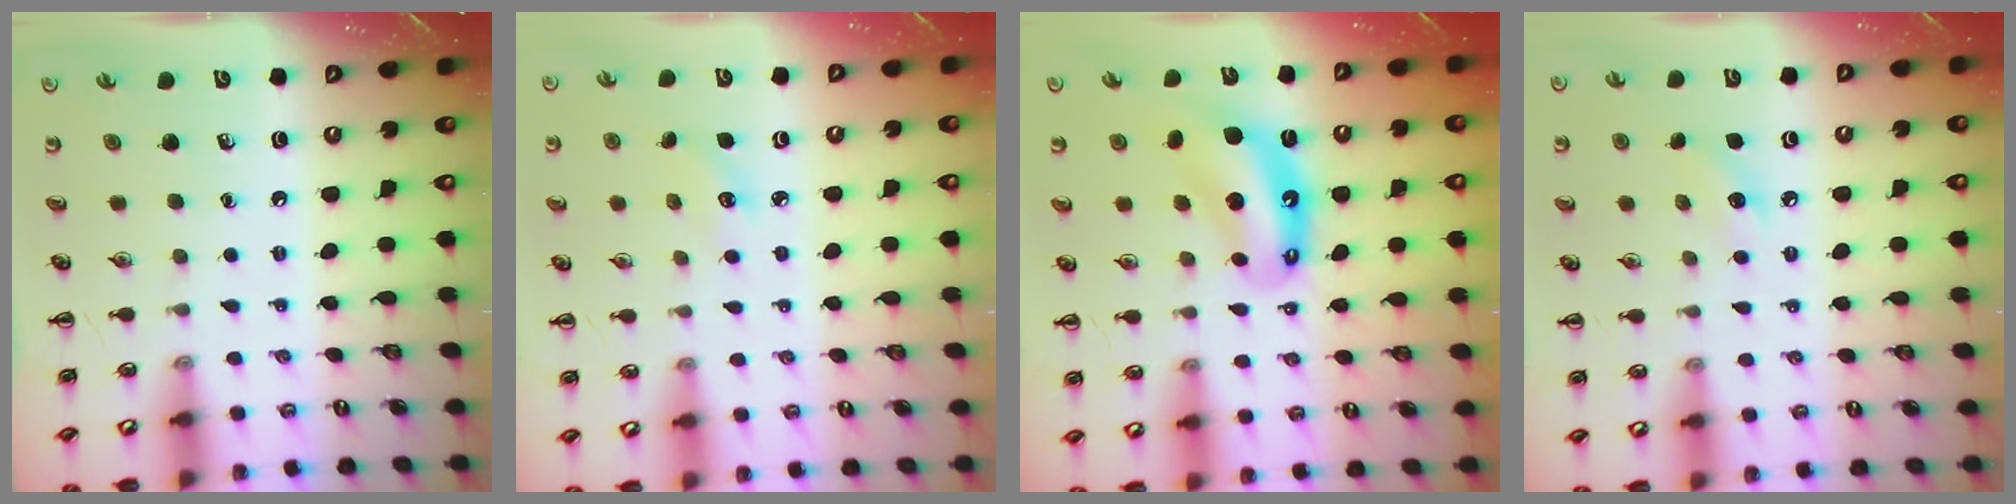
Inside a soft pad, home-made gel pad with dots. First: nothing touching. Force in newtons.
{"total": 3.6, "press": 3.5, "slide": 0.9}
{"total": 9.4, "press": 9.0, "slide": 2.6}
{"total": 6.1, "press": 5.9, "slide": 1.2}